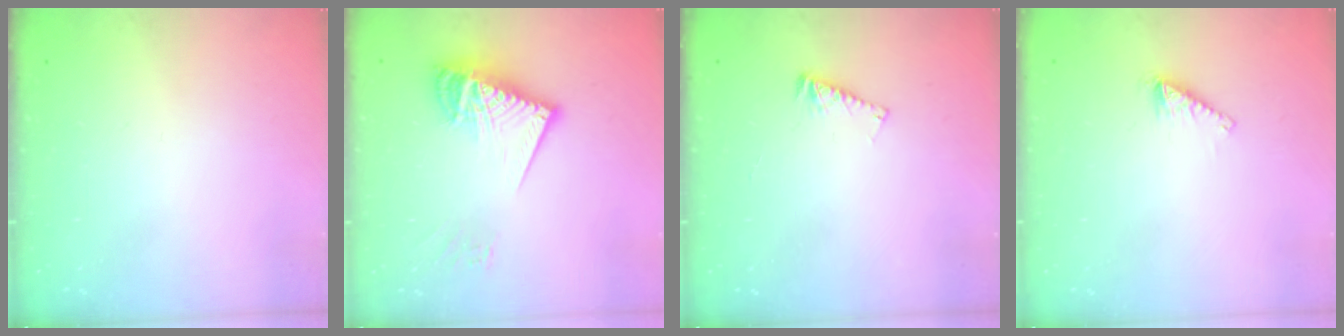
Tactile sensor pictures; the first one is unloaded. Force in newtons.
{"total": 15.2, "press": 15.1, "slide": 1.6}
{"total": 3.8, "press": 3.8, "slide": 0.3}
{"total": 1.2, "press": 1.2, "slide": 0.1}